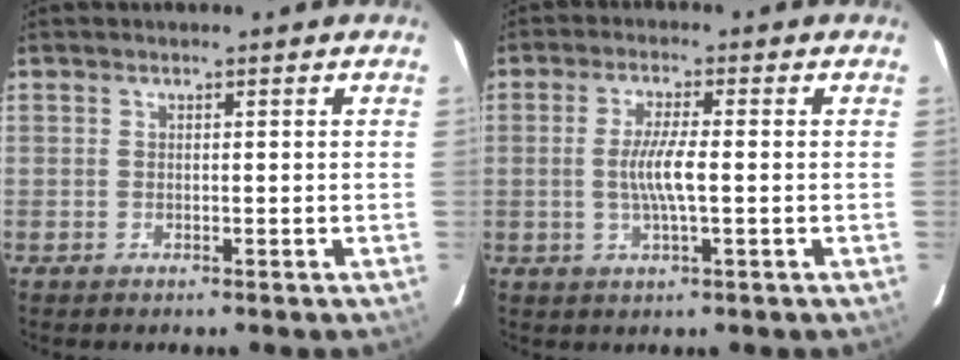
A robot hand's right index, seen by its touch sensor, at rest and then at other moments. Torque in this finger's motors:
{"motor_torque": [0.93, 0.00, 0.53, 0.14]}